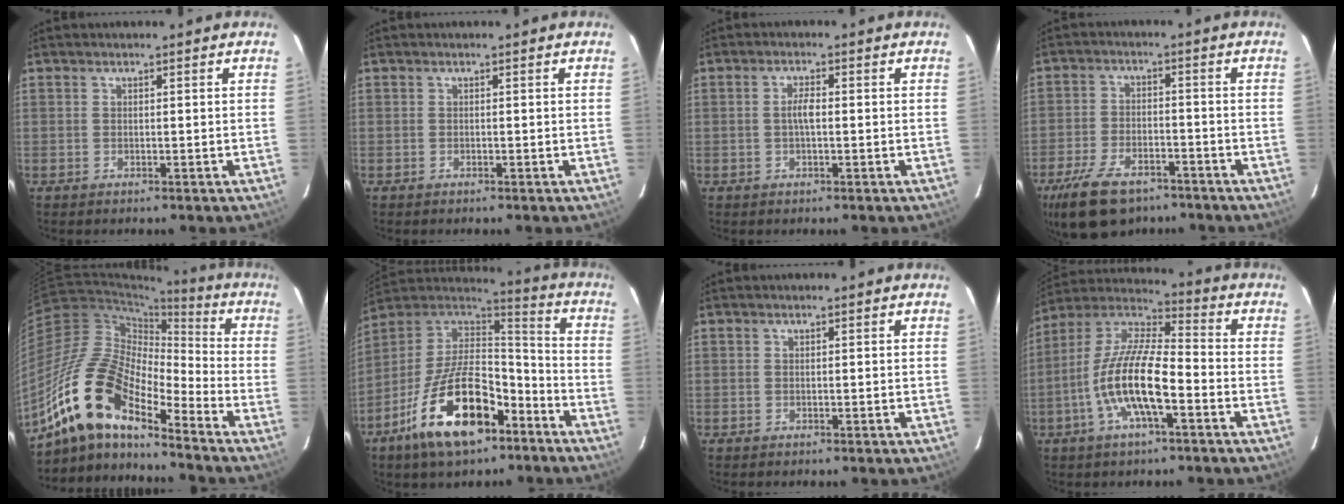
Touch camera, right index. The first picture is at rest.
{"total": 0.0}
{"total": 2.5, "force": [-0.1, 0.8, 2.3], "torque": [-0.046, 0.004, -0.002]}
{"total": 13.4, "force": [-9.1, 6.8, 7.2], "torque": [-0.168, -0.012, -0.154]}
{"total": 16.9, "force": [-12.5, 5.4, 10.1], "torque": [-0.181, 0.000, -0.253]}
{"total": 21.5, "force": [-11.2, 10.2, 15.4], "torque": [-0.297, -0.012, -0.185]}
{"total": 0.0}
{"total": 14.9, "force": [-5.2, 4.1, 13.4], "torque": [-0.267, -0.003, -0.104]}